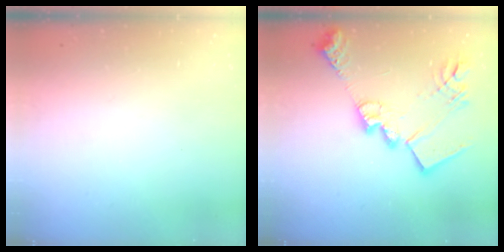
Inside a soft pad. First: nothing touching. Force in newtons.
{"total": 22.2, "press": 22.1, "slide": 1.7}